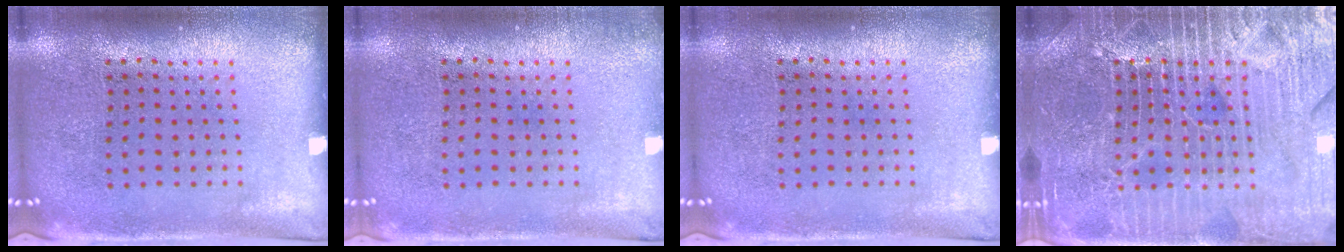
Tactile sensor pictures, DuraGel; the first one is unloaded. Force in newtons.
{"total": 0.6, "press": 0.6, "slide": 0.1}
{"total": 0.0}
{"total": 6.8, "press": 6.7, "slide": 0.8}